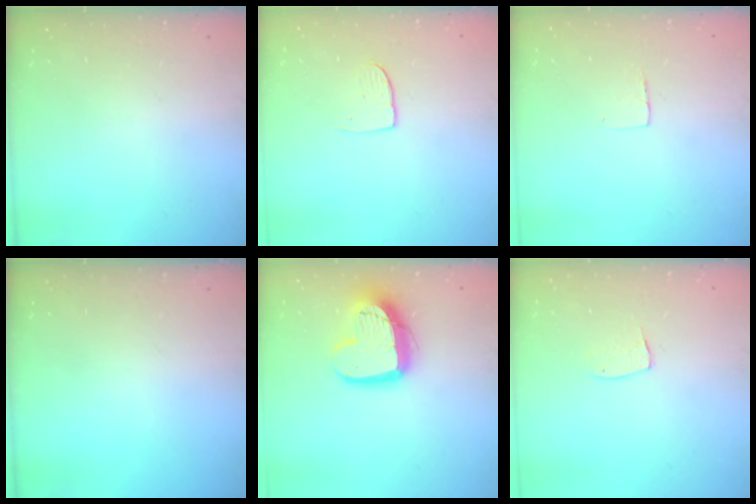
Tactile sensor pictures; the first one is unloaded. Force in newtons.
{"total": 4.1, "press": 4.1, "slide": 0.3}
{"total": 3.0, "press": 3.0, "slide": 0.2}
{"total": 0.0}
{"total": 14.0, "press": 13.9, "slide": 1.3}
{"total": 5.2, "press": 5.2, "slide": 0.3}